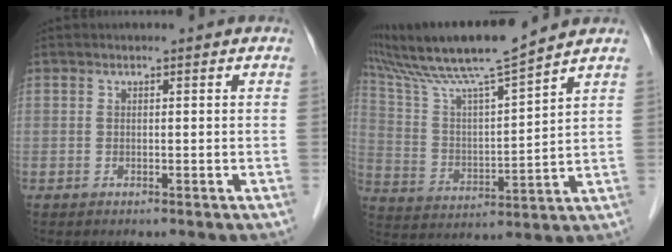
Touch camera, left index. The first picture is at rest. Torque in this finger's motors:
{"motor_torque": [0.60, -0.57, 0.53, 0.18]}